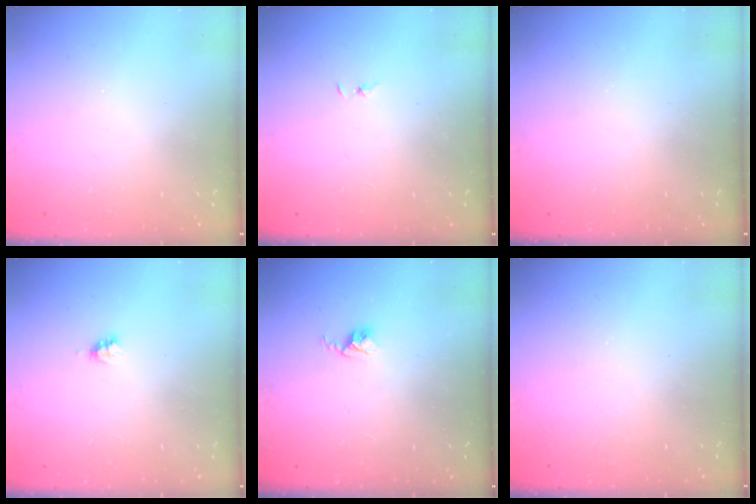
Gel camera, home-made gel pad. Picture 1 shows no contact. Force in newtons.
{"total": 0.7, "press": 0.7, "slide": 0.1}
{"total": 0.0}
{"total": 2.7, "press": 2.7, "slide": 0.2}
{"total": 2.8, "press": 2.7, "slide": 0.4}
{"total": 0.0}